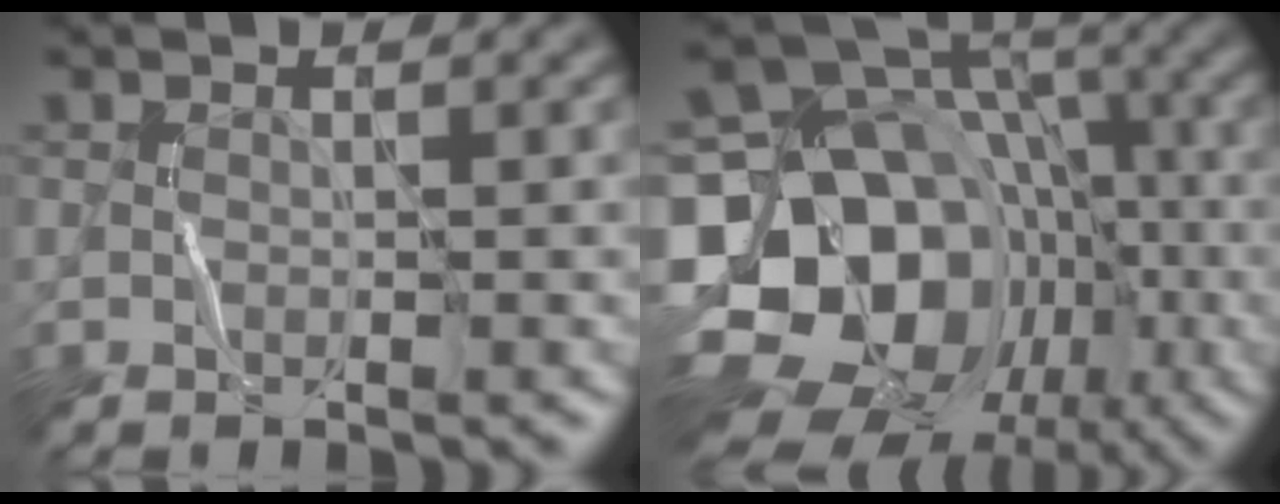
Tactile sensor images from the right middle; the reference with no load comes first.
{"total": 19.8, "force": [-8.0, 15.6, 9.3], "torque": [-0.167, -0.010, -0.134]}